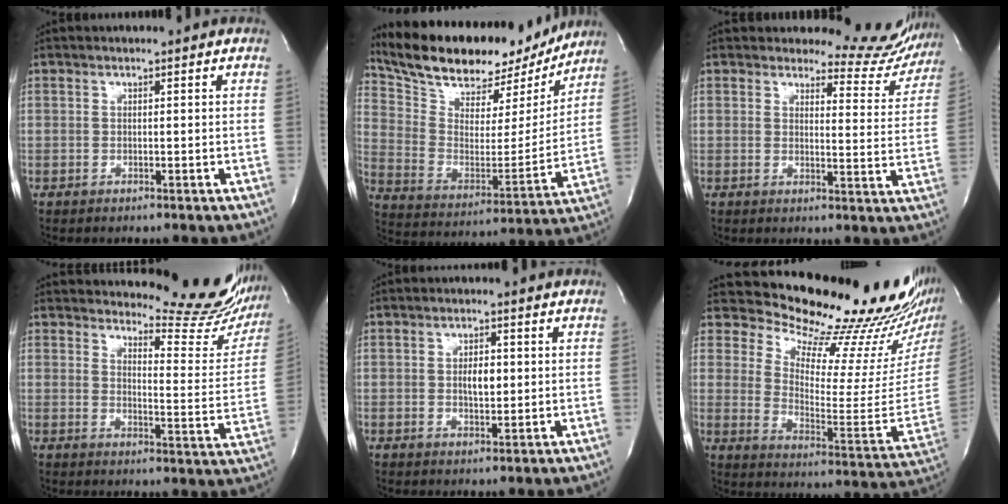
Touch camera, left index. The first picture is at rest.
{"total": 23.6, "force": [20.5, 7.6, 9.0], "torque": [-0.173, -0.003, 0.310]}
{"total": 9.5, "force": [9.1, 2.4, -0.8], "torque": [0.041, -0.055, 0.078]}
{"total": 16.2, "force": [15.3, 3.0, 4.2], "torque": [-0.034, -0.096, 0.163]}
{"total": 2.8, "force": [-0.1, 1.3, 2.5], "torque": [-0.040, -0.003, -0.002]}
{"total": 22.5, "force": [20.1, 3.8, 9.2], "torque": [-0.142, -0.099, 0.254]}